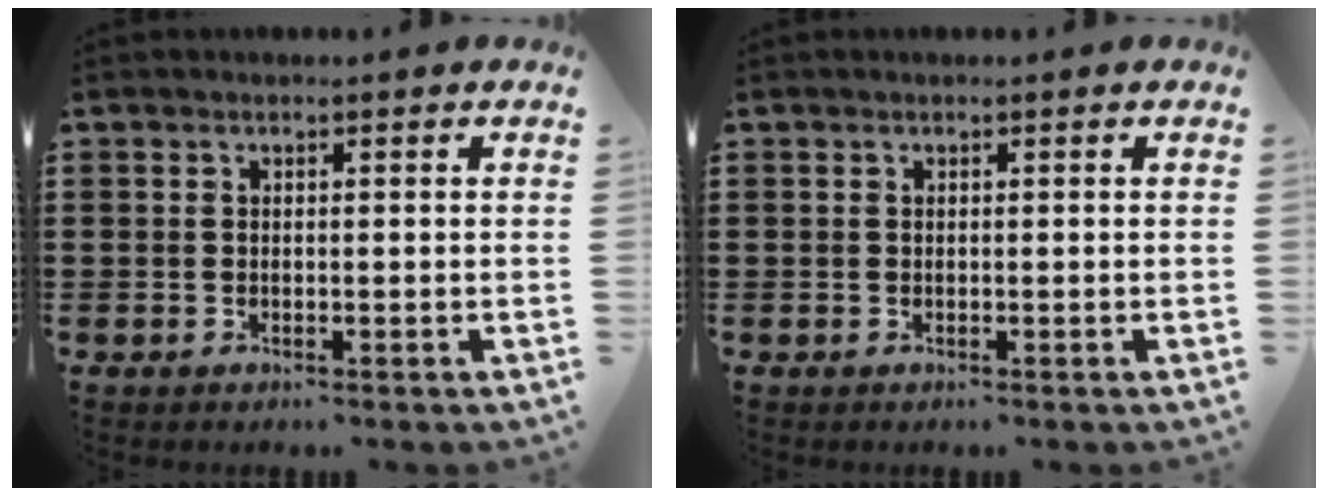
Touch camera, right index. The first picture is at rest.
{"total": 0.0}